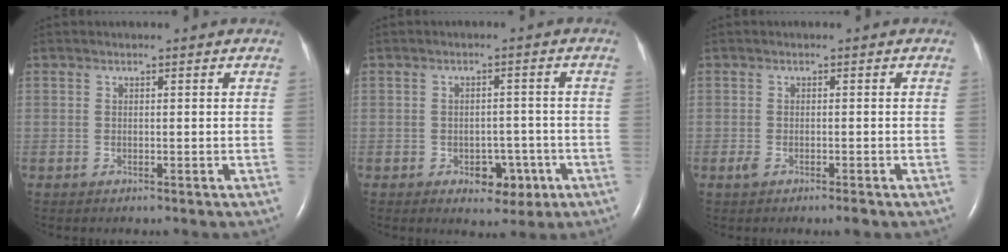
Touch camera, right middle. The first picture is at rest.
{"total": 4.7, "force": [-2.1, 3.0, 3.0], "torque": [-0.034, 0.009, -0.020]}
{"total": 2.0, "force": [-1.2, 0.5, 1.5], "torque": [-0.033, -0.004, -0.021]}